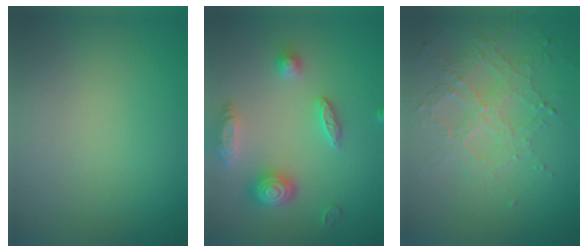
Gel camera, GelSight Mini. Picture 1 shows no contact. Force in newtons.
{"total": 3.8, "press": 3.7, "slide": 0.6}
{"total": 3.9, "press": 3.0, "slide": 2.5}